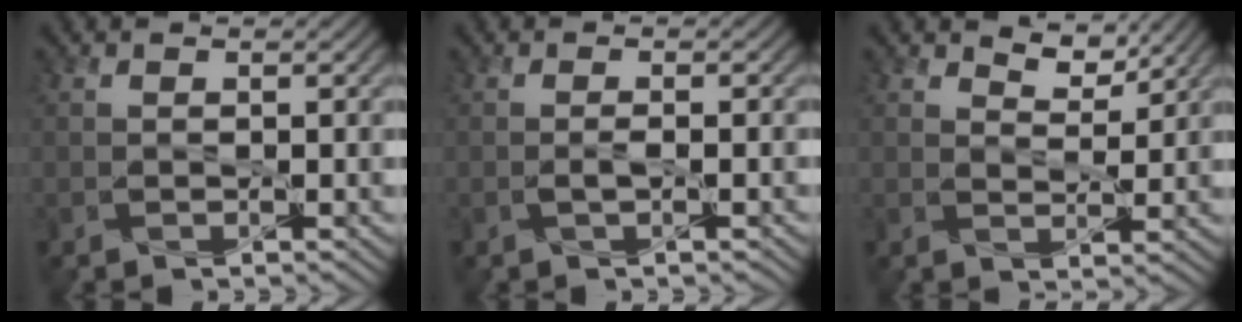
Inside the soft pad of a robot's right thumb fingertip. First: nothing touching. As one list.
[{"total": 1.1, "force": [-0.3, 0.2, 1.1], "torque": [-0.022, 0.001, -0.006]}, {"total": 3.2, "force": [2.5, 1.3, 1.5], "torque": [-0.032, -0.009, 0.044]}]